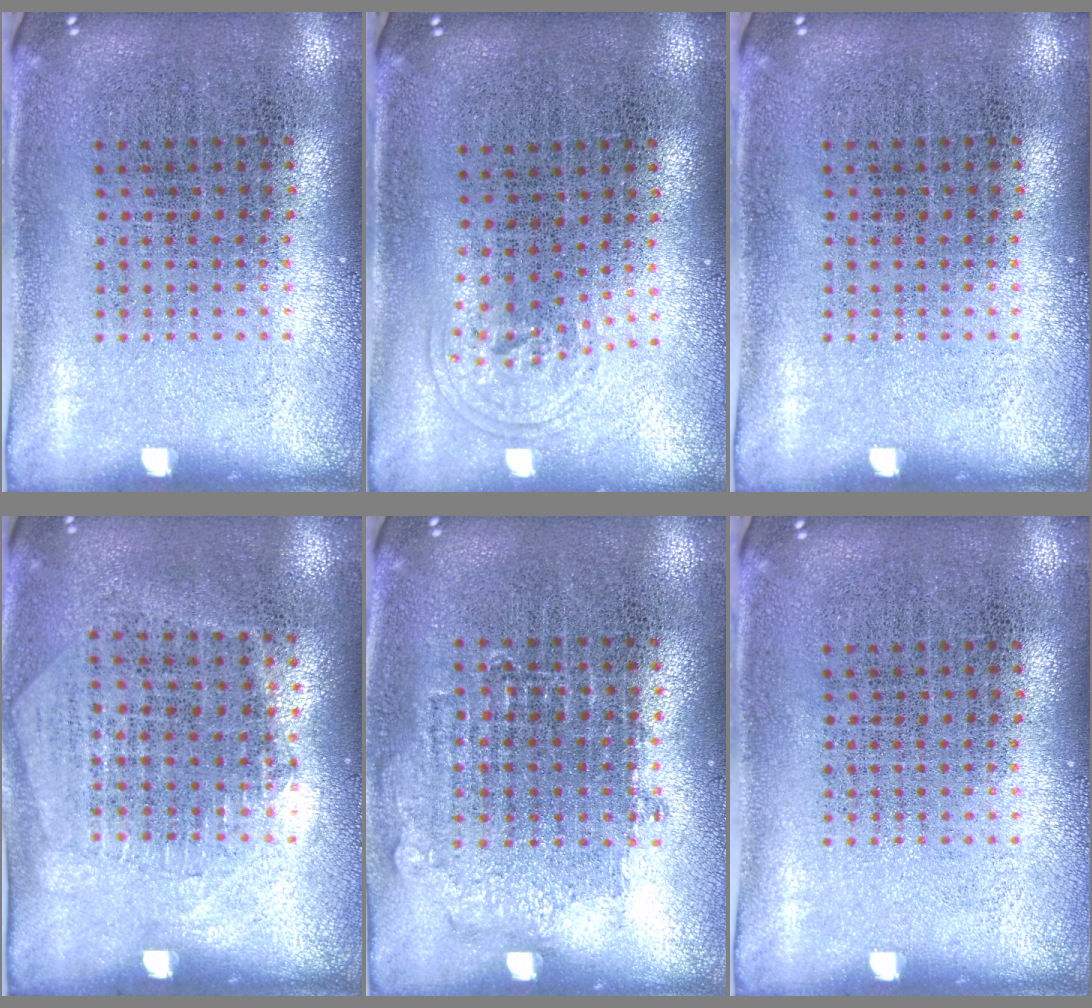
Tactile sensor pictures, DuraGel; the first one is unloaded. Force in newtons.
{"total": 0.8, "press": 0.6, "slide": 0.6}
{"total": 0.0}
{"total": 1.3, "press": 1.1, "slide": 0.6}
{"total": 0.8, "press": 0.7, "slide": 0.3}
{"total": 0.0}